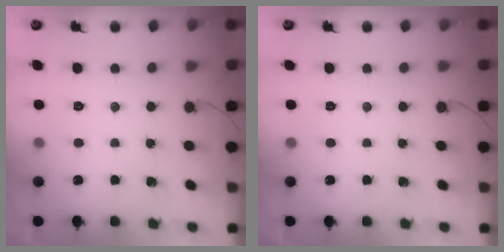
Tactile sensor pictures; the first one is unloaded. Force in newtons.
{"total": 0.0}